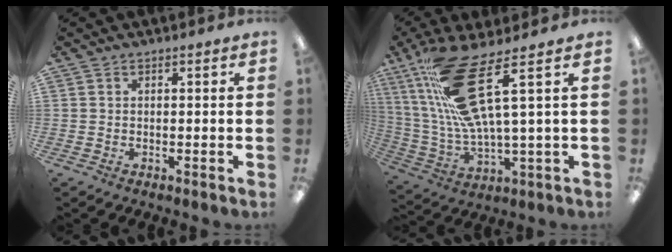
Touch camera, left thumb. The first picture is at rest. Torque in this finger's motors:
{"motor_torque": [0.60, 0.53, 1.77, -1.00, 0.28]}